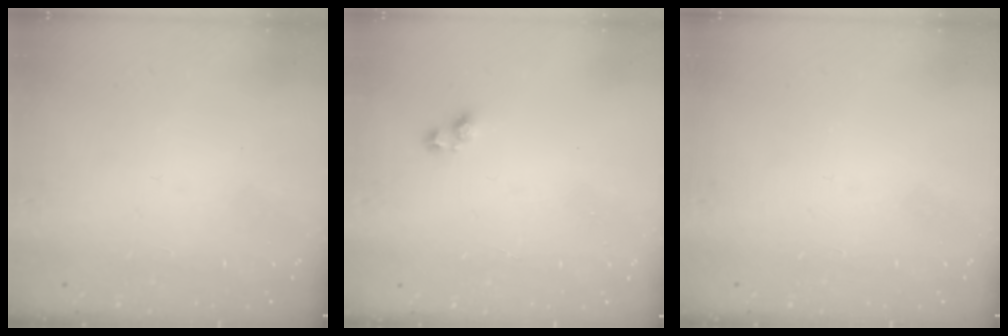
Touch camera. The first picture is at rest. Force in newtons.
{"total": 3.2, "press": 3.1, "slide": 0.6}
{"total": 0.0}